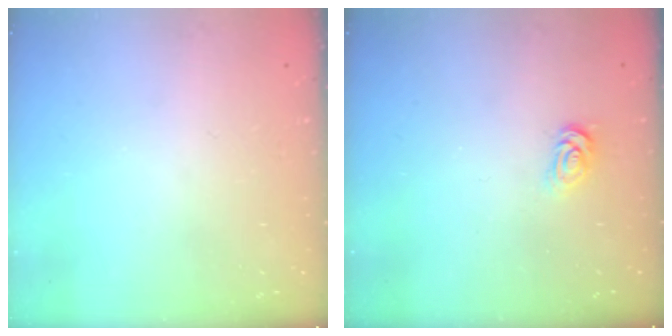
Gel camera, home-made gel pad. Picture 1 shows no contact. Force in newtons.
{"total": 2.0, "press": 2.0, "slide": 0.3}